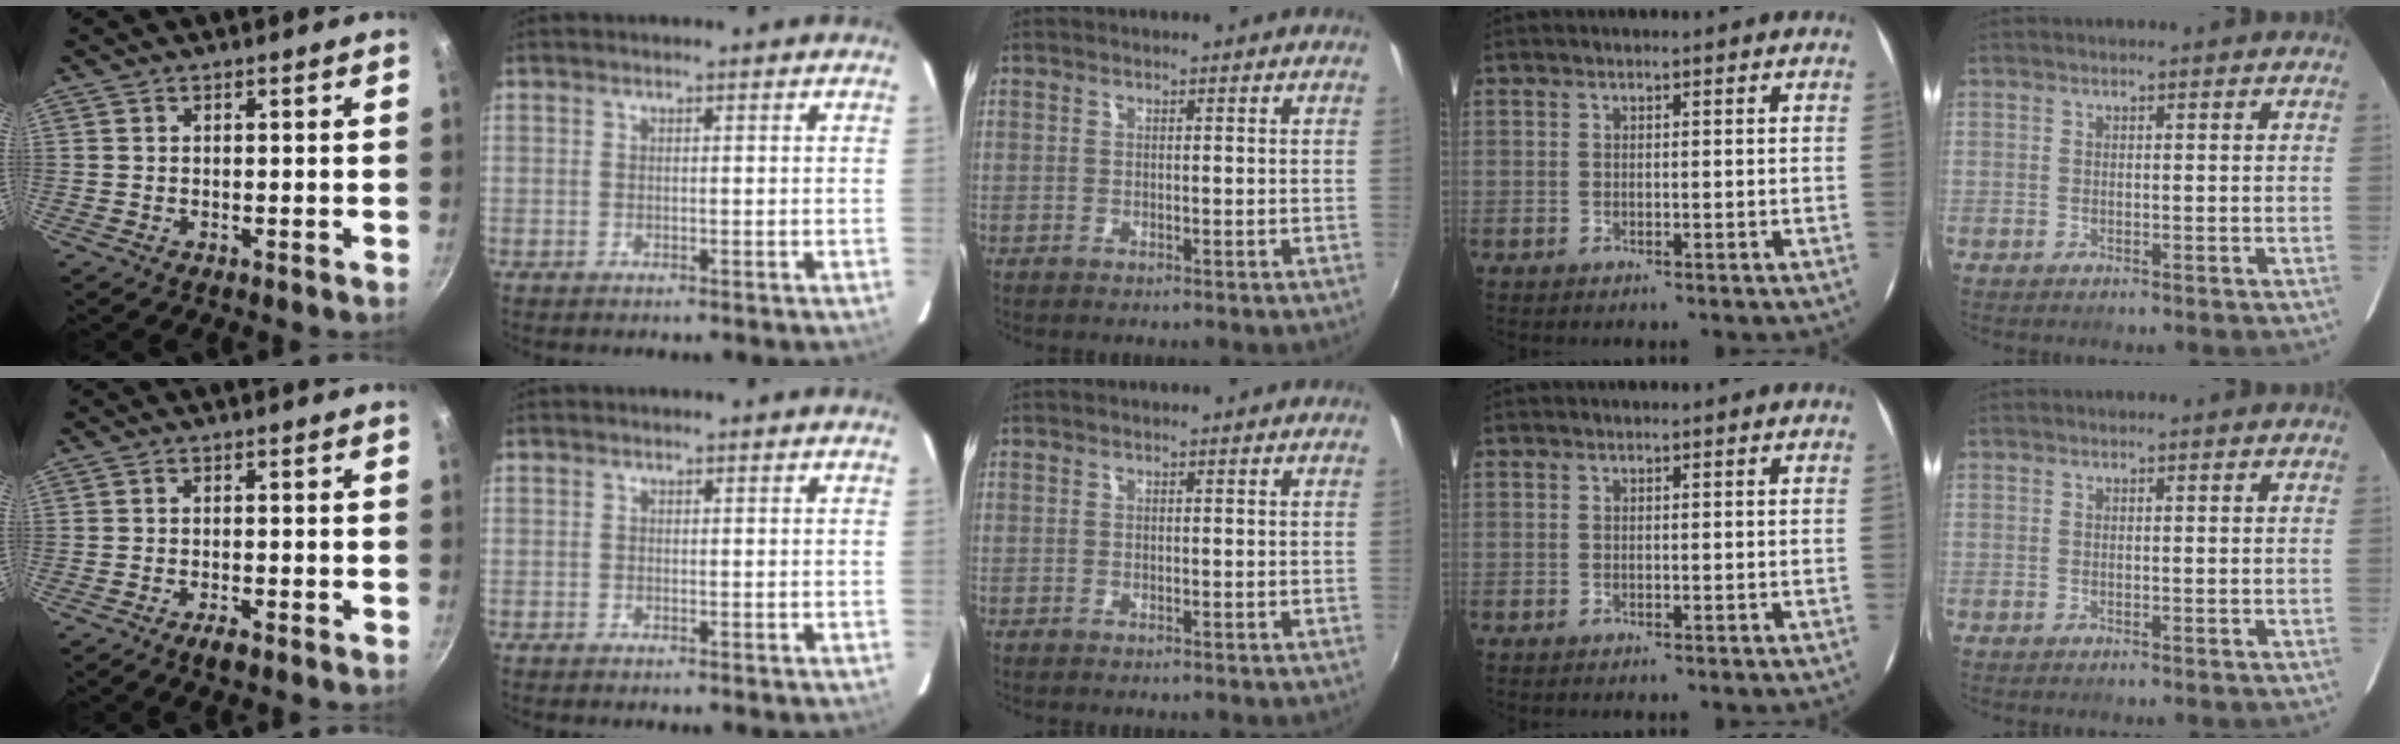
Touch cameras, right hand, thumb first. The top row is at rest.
{"thumb": {"total": 2.2, "force": [-1.5, 0.6, 1.5], "torque": [-0.033, 0.011, -0.026]}}